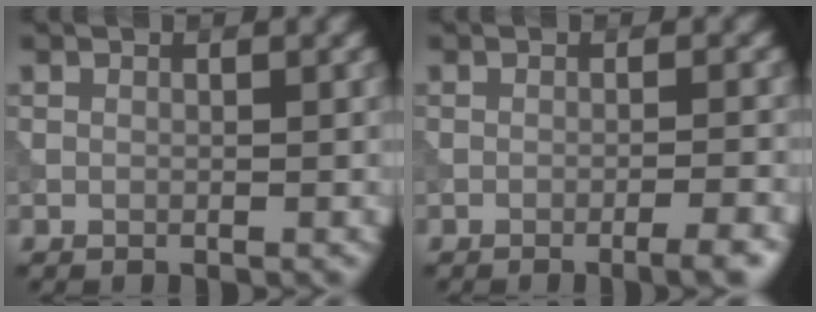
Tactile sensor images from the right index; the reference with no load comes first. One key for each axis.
{"total": 3.4, "fx": -2.1, "fy": 0.7, "fz": 2.6, "tx": -0.029, "ty": 0.017, "tz": -0.036}